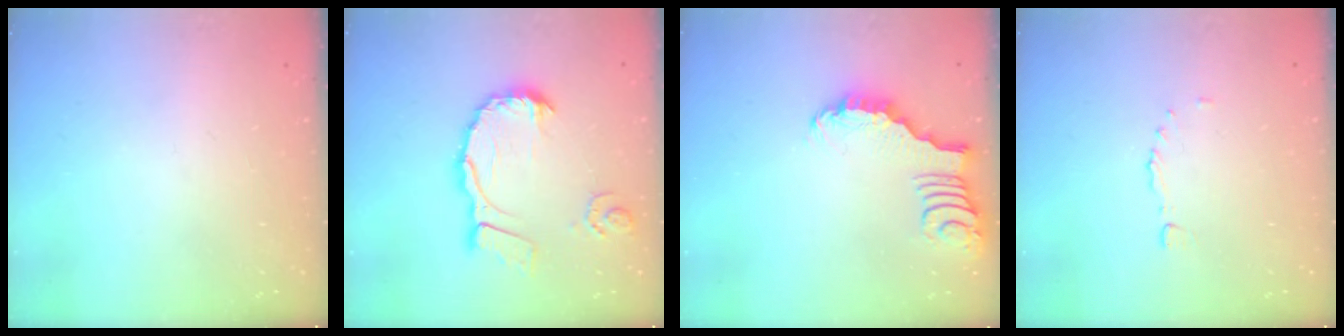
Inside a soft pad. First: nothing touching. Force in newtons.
{"total": 12.1, "press": 12.0, "slide": 1.4}
{"total": 2.2, "press": 2.2, "slide": 0.4}
{"total": 1.7, "press": 1.5, "slide": 0.7}